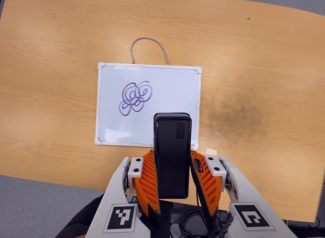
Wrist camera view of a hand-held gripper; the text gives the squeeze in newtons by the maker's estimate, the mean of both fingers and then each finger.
{"total": 3.7, "left": 2.4, "right": 5.0}